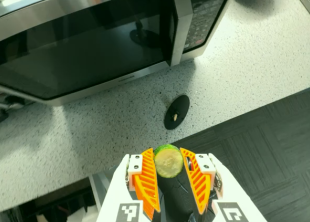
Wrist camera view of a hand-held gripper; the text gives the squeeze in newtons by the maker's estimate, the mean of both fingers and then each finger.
{"total": 8.5, "left": 8.1, "right": 9.0}